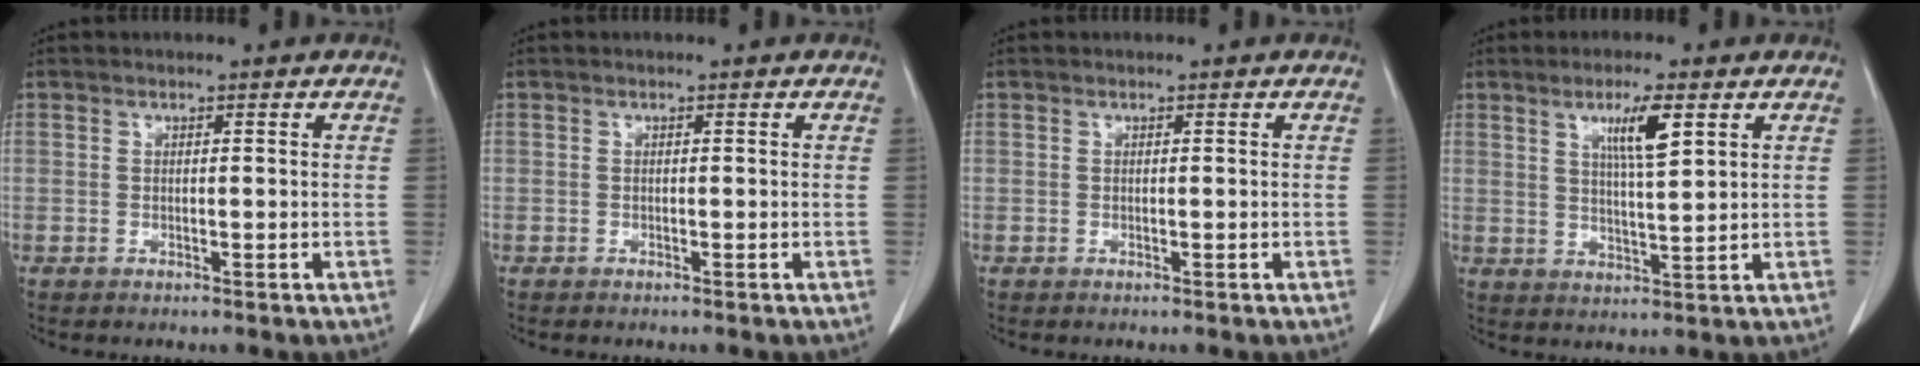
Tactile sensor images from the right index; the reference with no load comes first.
{"total": 0.0}
{"total": 0.0}
{"total": 6.2, "force": [2.9, 0.4, 5.5], "torque": [-0.098, -0.004, 0.050]}